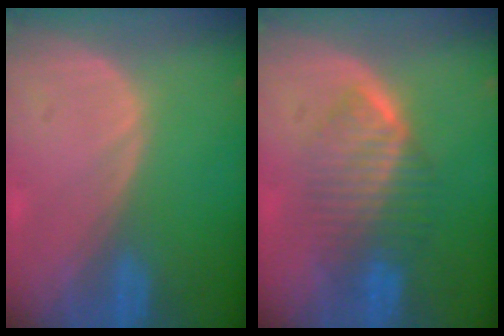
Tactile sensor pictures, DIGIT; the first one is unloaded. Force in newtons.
{"total": 6.4, "press": 6.4, "slide": 0.9}